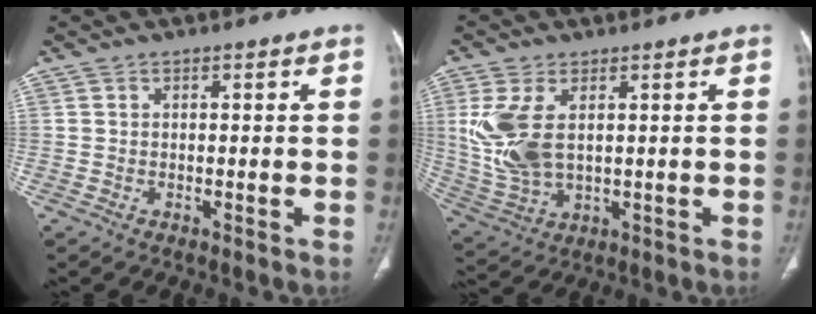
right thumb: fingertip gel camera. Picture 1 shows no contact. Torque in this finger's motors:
{"motor_torque": [0.09, 0.04, 0.69, 1.02, 0.24]}